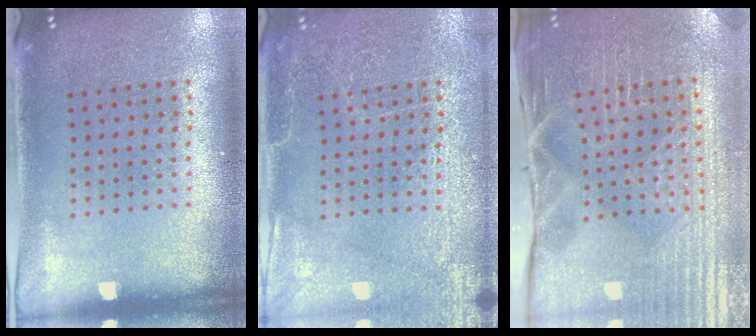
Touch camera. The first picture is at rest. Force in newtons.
{"total": 4.0, "press": 3.9, "slide": 0.5}
{"total": 4.0, "press": 4.0, "slide": 0.5}